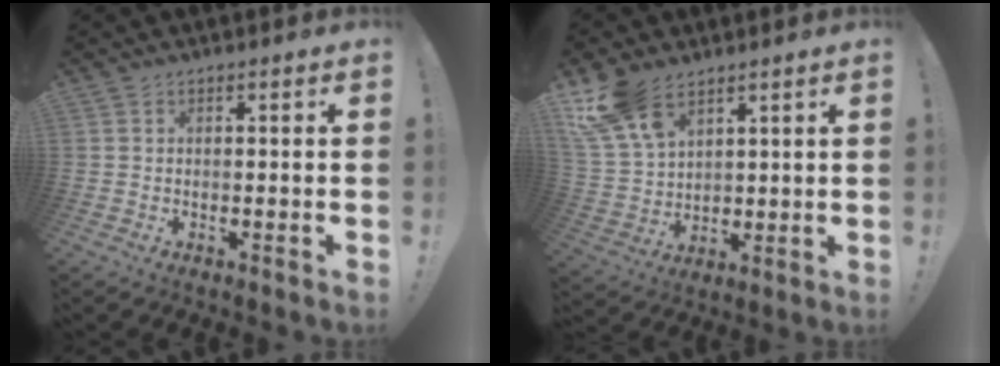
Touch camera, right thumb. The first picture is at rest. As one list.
[{"total": 14.3, "force": [8.5, 8.6, 7.7], "torque": [-0.156, -0.042, 0.165]}]